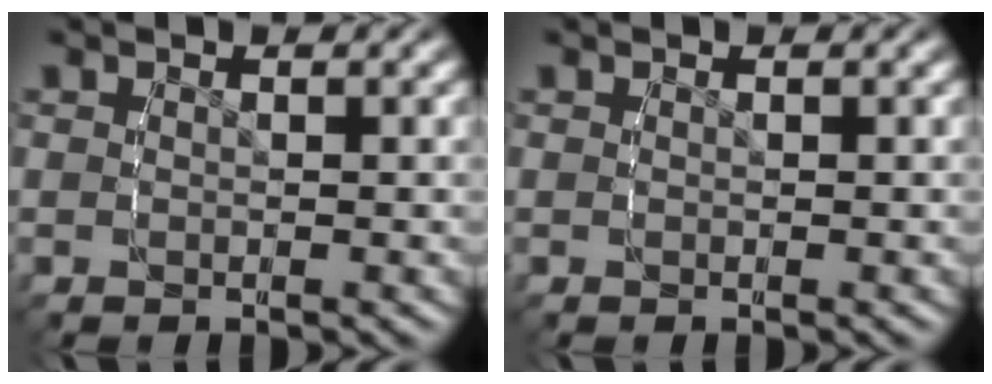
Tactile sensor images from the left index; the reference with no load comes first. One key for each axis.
{"total": 0.0}